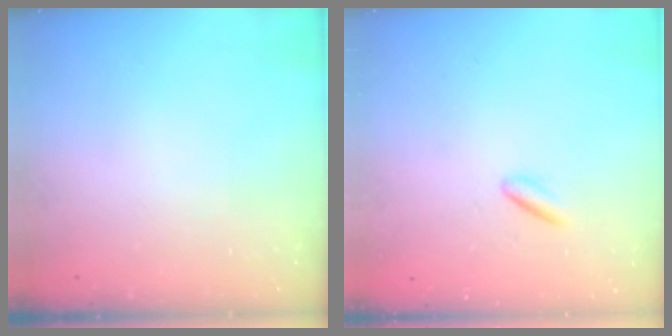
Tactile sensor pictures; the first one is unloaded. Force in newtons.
{"total": 1.7, "press": 1.6, "slide": 0.7}